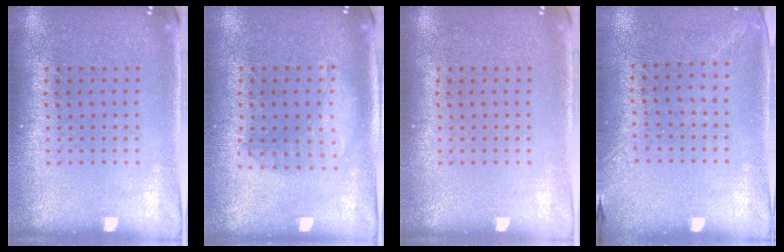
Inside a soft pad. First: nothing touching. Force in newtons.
{"total": 1.4, "press": 1.3, "slide": 0.4}
{"total": 0.0}
{"total": 1.3, "press": 1.0, "slide": 0.9}